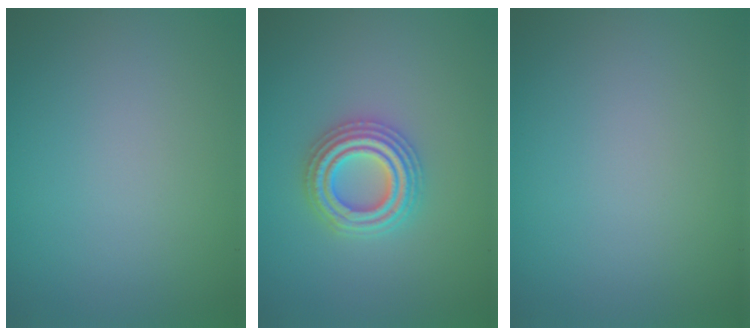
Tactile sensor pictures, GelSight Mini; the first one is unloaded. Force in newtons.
{"total": 4.3, "press": 4.2, "slide": 0.7}
{"total": 0.0}